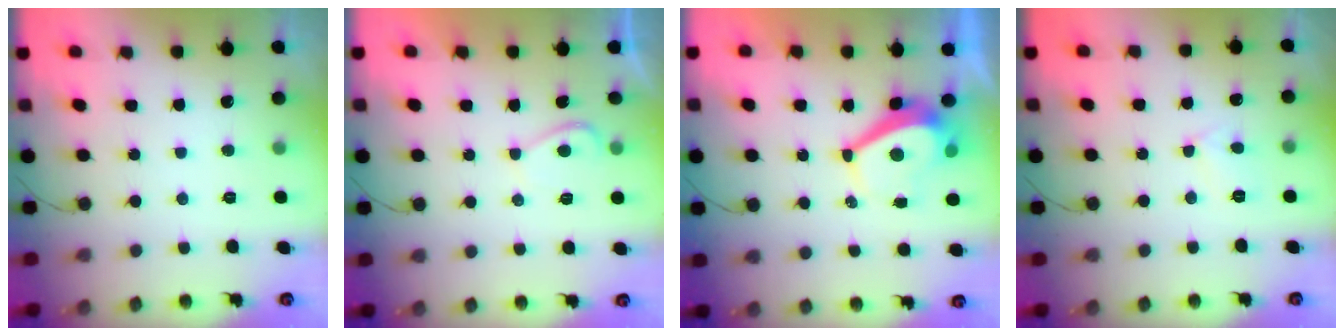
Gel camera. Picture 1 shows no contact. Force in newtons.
{"total": 2.6, "press": 2.4, "slide": 0.8}
{"total": 4.5, "press": 4.5, "slide": 0.4}
{"total": 4.6, "press": 4.6, "slide": 0.5}